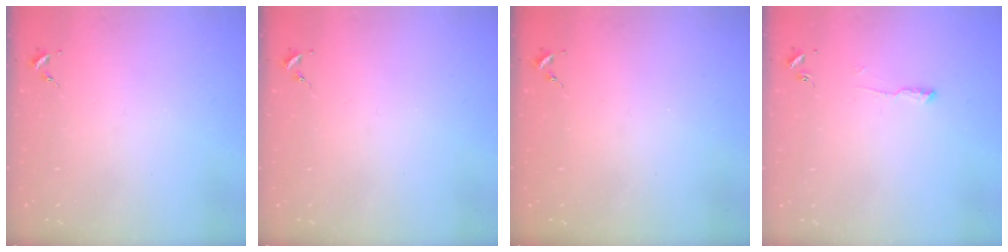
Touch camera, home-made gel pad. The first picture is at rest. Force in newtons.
{"total": 0.0}
{"total": 0.8, "press": 0.8, "slide": 0.0}
{"total": 6.2, "press": 6.2, "slide": 0.6}